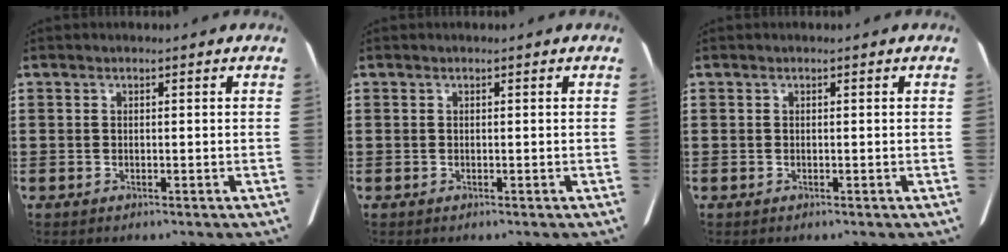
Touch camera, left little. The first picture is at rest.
{"total": 0.0}
{"total": 0.0}